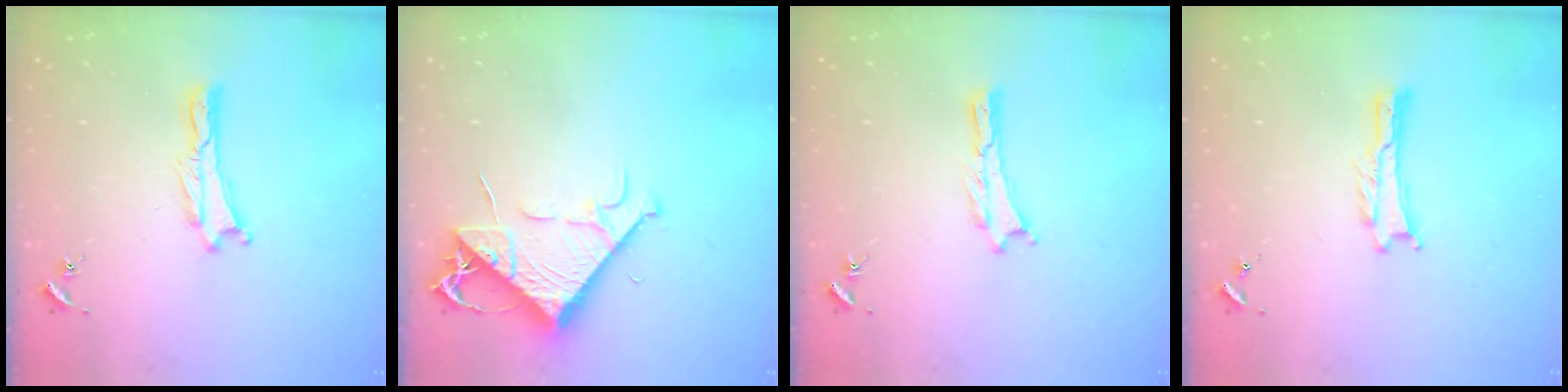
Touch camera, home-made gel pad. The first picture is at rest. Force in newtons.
{"total": 8.6, "press": 8.5, "slide": 1.2}
{"total": 0.0}
{"total": 0.0}